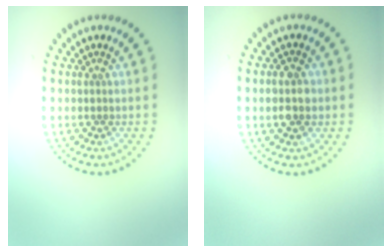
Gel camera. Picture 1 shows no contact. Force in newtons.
{"total": 2.7, "press": 2.7, "slide": 0.1}